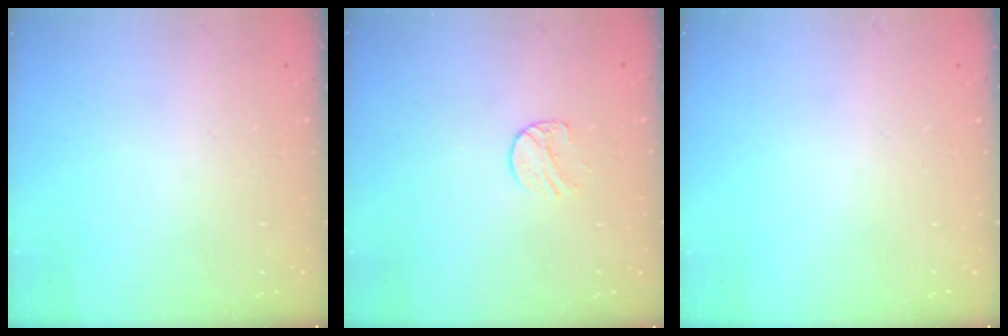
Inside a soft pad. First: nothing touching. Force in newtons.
{"total": 6.9, "press": 6.8, "slide": 0.6}
{"total": 0.0}